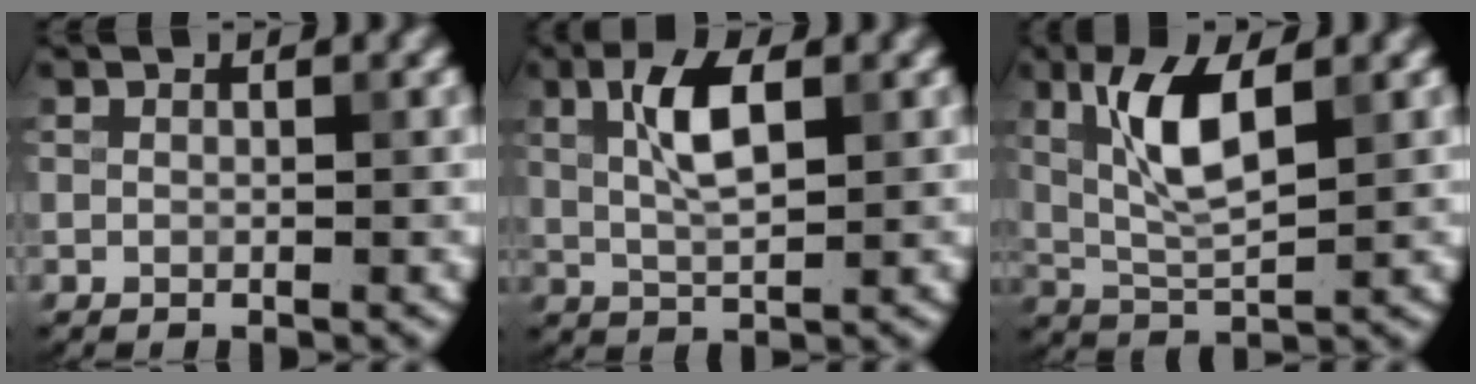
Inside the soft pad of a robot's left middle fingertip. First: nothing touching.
{"total": 4.6, "force": [1.3, 1.6, 4.2], "torque": [-0.084, 0.008, 0.022]}
{"total": 5.9, "force": [1.8, 1.9, 5.3], "torque": [-0.109, 0.002, 0.036]}